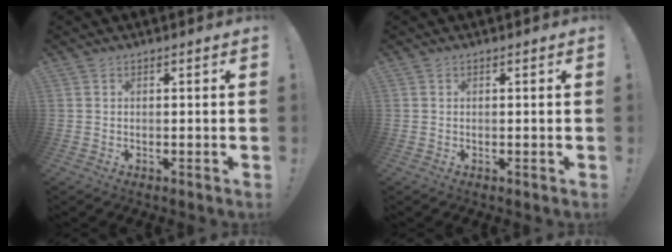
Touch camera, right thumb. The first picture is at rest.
{"total": 0.0}